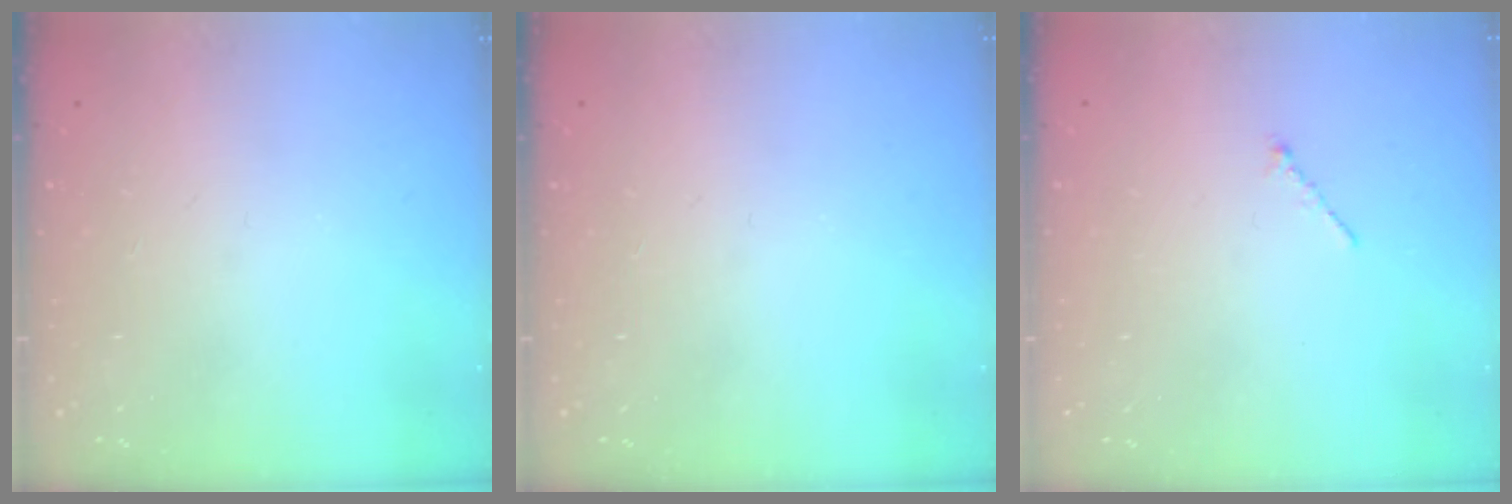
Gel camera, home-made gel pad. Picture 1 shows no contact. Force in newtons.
{"total": 0.0}
{"total": 1.2, "press": 1.2, "slide": 0.4}